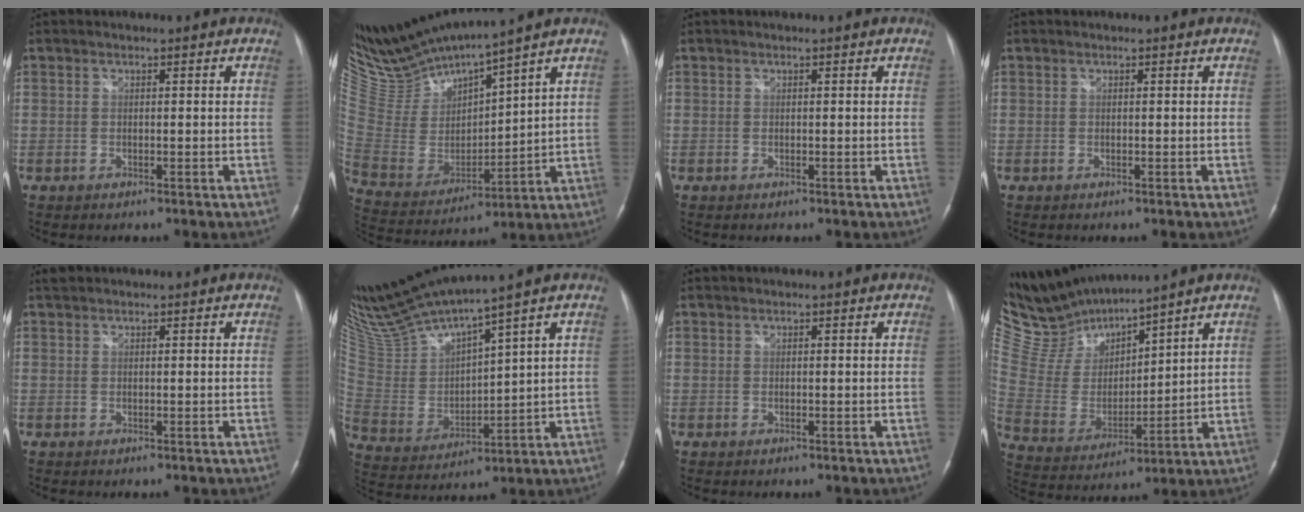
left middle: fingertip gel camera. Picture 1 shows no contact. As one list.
[{"total": 13.2, "force": [12.6, -0.6, 4.0], "torque": [-0.096, -0.016, 0.265]}, {"total": 0.0}, {"total": 0.0}, {"total": 0.8, "force": [0.8, 0.2, 0.0], "torque": [-0.009, 0.012, 0.018]}, {"total": 16.7, "force": [14.8, -0.4, 7.7], "torque": [-0.158, -0.022, 0.300]}, {"total": 0.0}, {"total": 11.7, "force": [11.5, 0.8, 1.9], "torque": [-0.068, 0.002, 0.249]}]